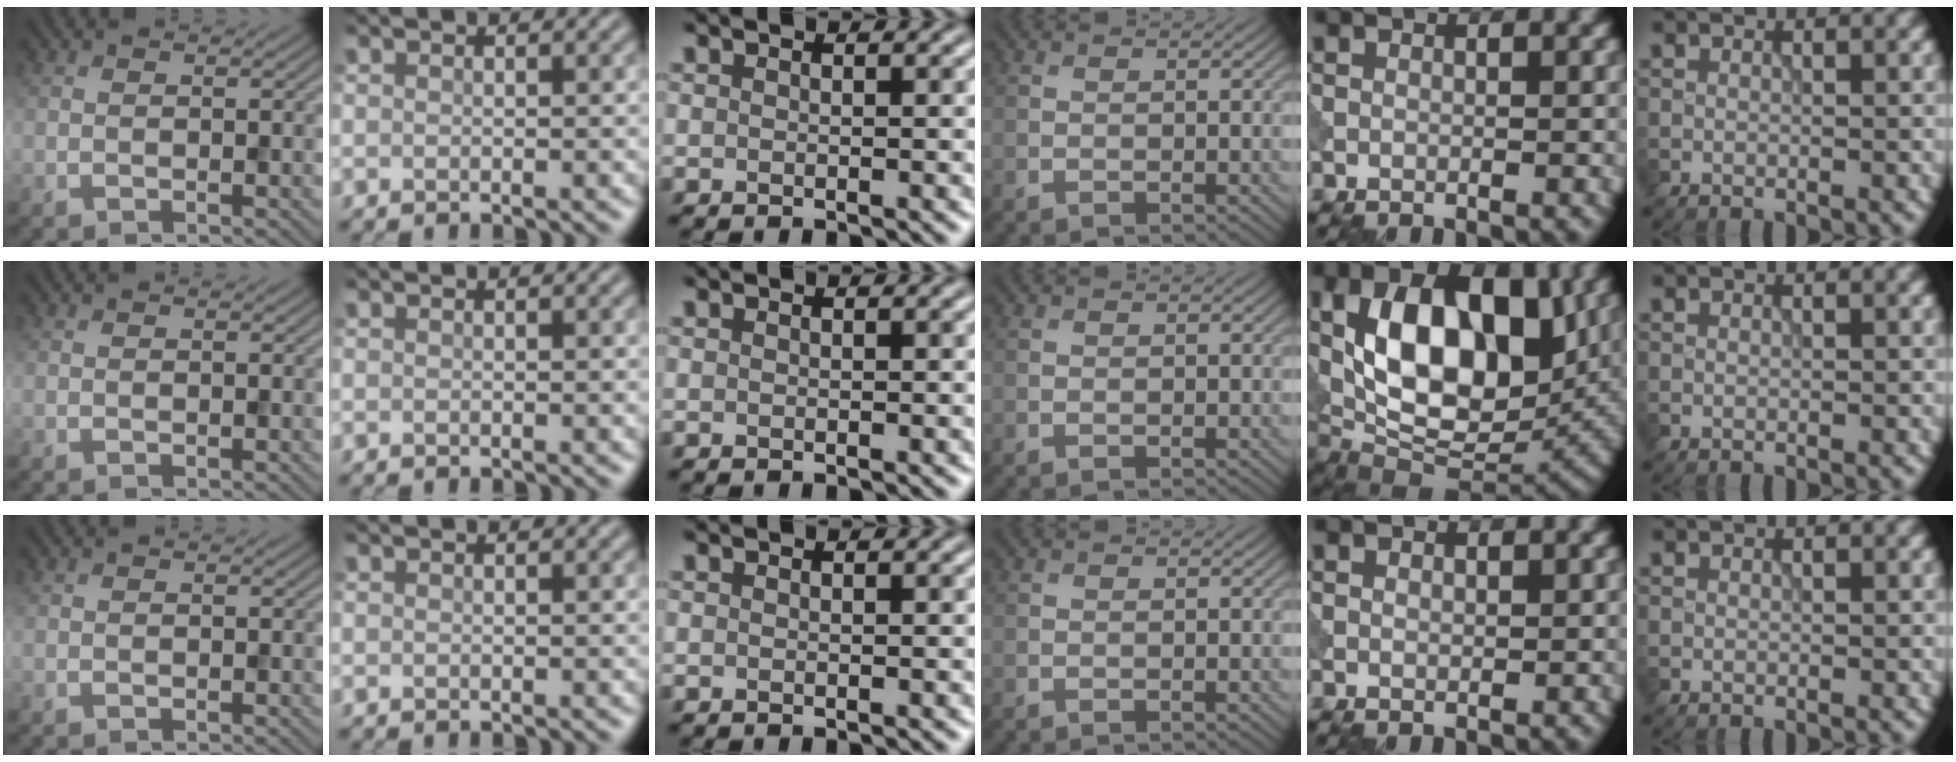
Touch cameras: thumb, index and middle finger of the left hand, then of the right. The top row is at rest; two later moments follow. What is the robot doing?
{"motion": "press", "object": "tv remote"}